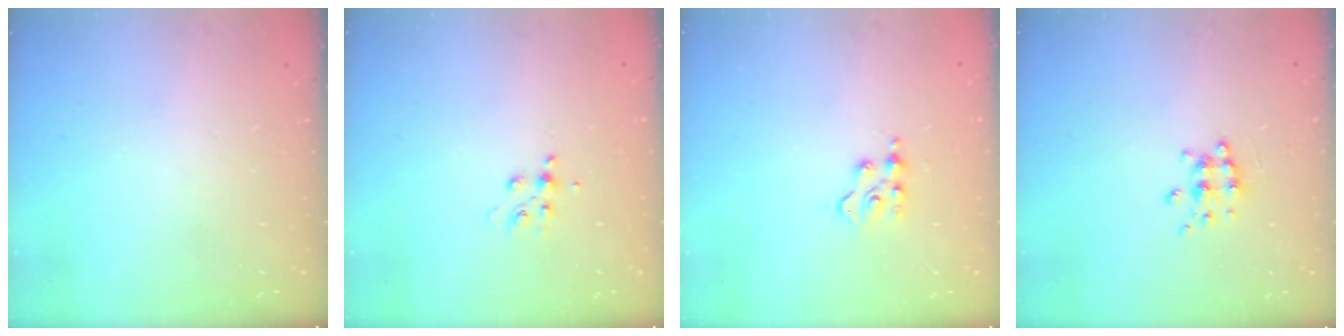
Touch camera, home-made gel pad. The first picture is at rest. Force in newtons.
{"total": 5.5, "press": 5.5, "slide": 0.6}
{"total": 3.0, "press": 3.0, "slide": 0.4}
{"total": 6.5, "press": 6.4, "slide": 0.8}